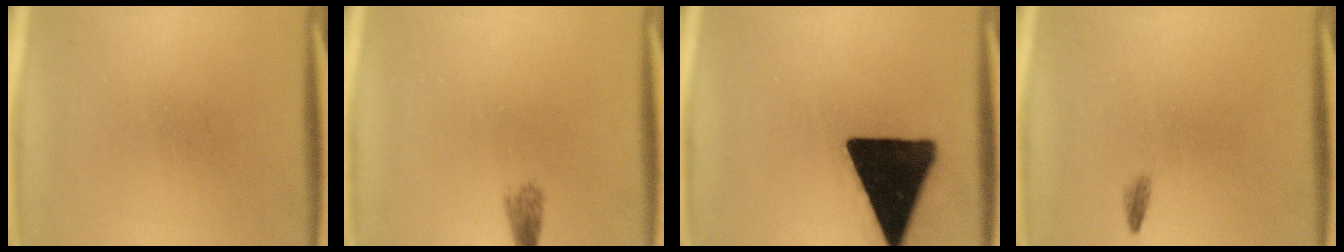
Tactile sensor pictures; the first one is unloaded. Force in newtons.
{"total": 1.7}
{"total": 19.8}
{"total": 0.7}